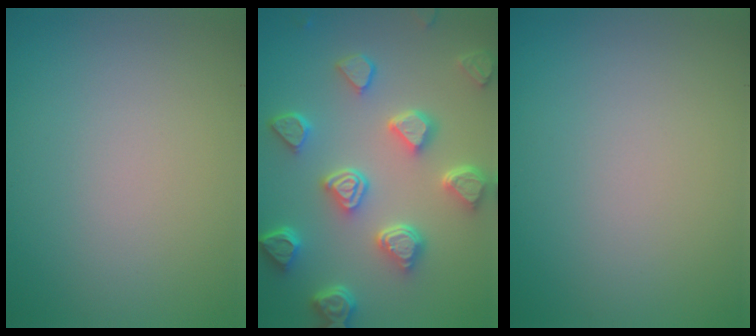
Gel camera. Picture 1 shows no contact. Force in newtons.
{"total": 6.7, "press": 5.3, "slide": 4.0}
{"total": 0.0}